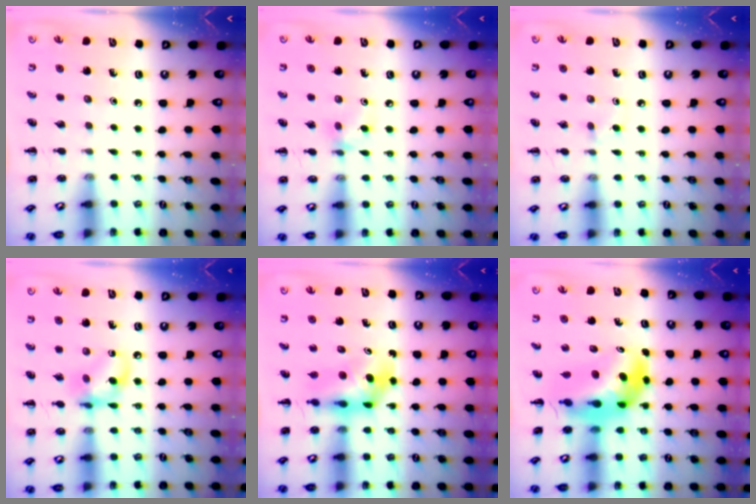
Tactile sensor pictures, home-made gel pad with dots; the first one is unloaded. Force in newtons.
{"total": 5.9, "press": 5.8, "slide": 1.2}
{"total": 3.3, "press": 3.1, "slide": 1.4}
{"total": 9.6, "press": 9.5, "slide": 0.8}
{"total": 5.1, "press": 5.0, "slide": 0.7}
{"total": 9.0, "press": 8.6, "slide": 2.6}